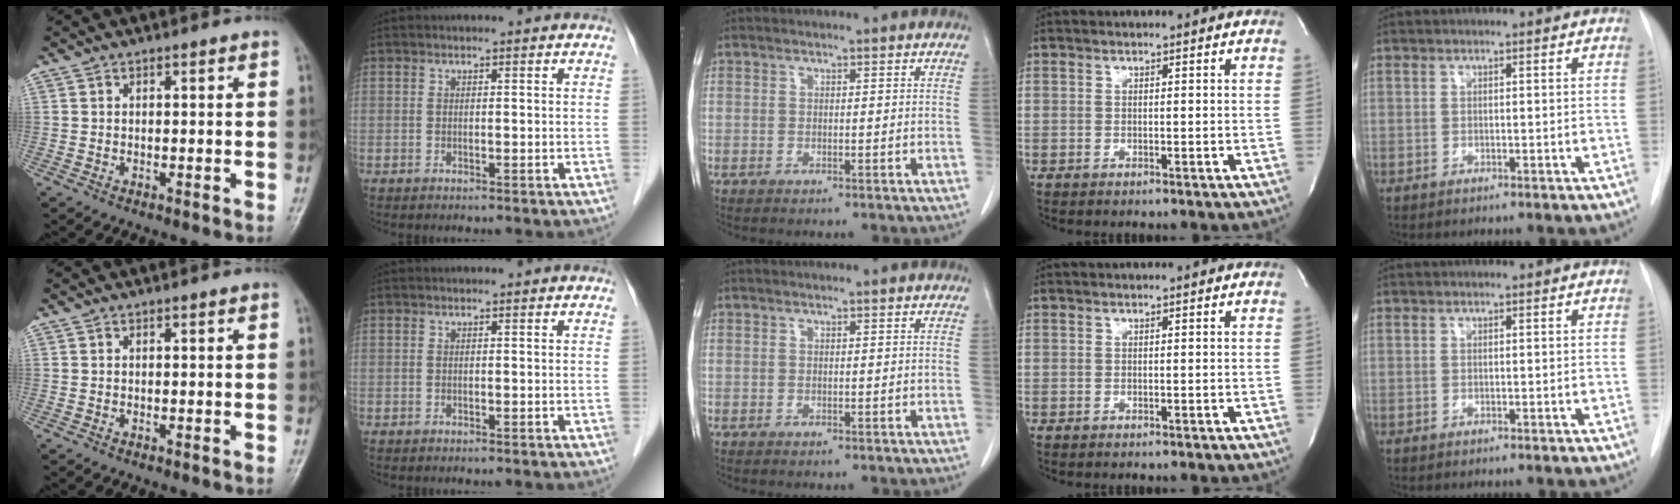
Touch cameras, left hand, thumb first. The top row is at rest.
{}